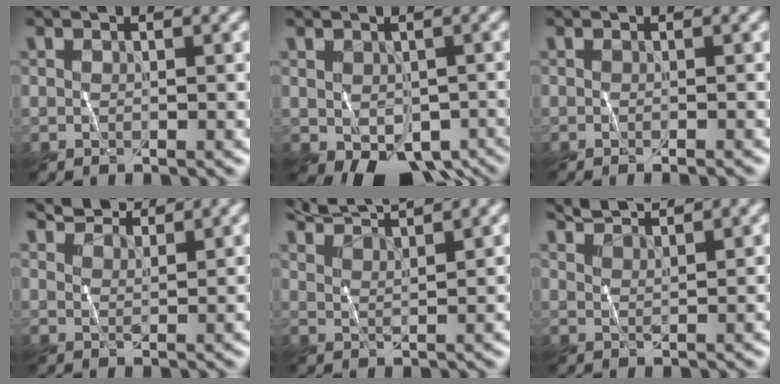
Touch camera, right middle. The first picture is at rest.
{"total": 5.2, "force": [-2.1, 3.3, 3.5], "torque": [-0.055, -0.013, -0.017]}
{"total": 0.7, "force": [-0.7, -0.1, 0.2], "torque": [-0.001, -0.002, -0.011]}
{"total": 3.2, "force": [3.0, 0.4, 0.8], "torque": [-0.022, 0.011, 0.050]}
{"total": 5.4, "force": [4.9, 0.6, 2.1], "torque": [-0.043, 0.021, 0.075]}
{"total": 2.7, "force": [2.6, 0.1, 0.8], "torque": [-0.010, 0.009, 0.048]}